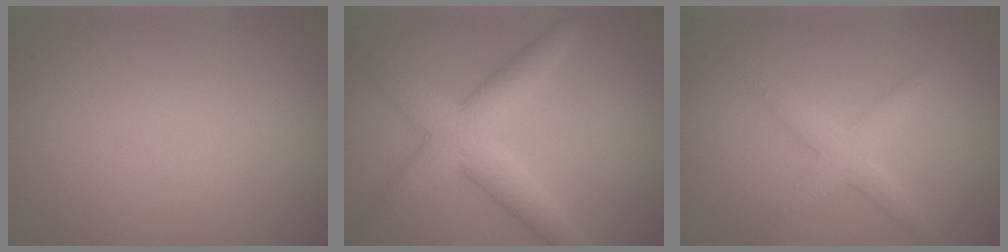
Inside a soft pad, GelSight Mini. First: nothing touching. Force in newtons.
{"total": 5.7, "press": 5.6, "slide": 0.4}
{"total": 2.7, "press": 2.7, "slide": 0.1}